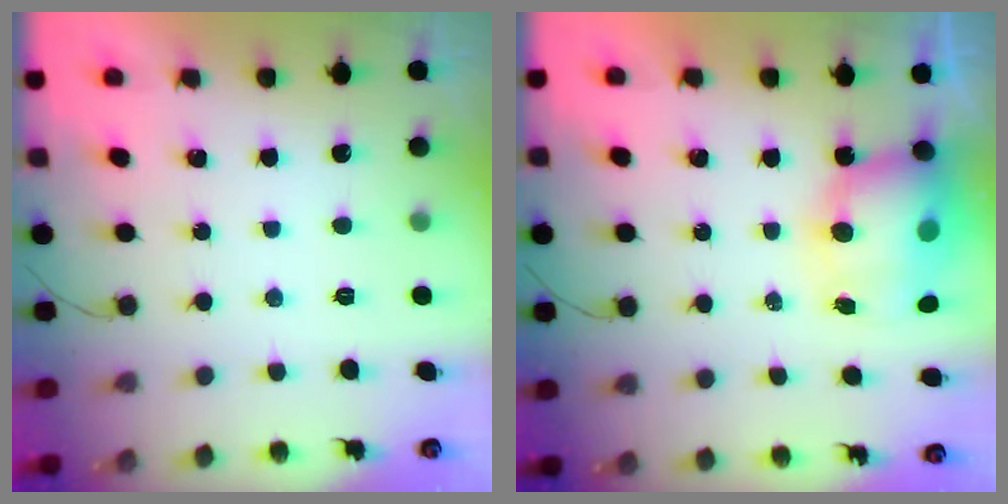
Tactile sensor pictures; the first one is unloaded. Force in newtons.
{"total": 10.1, "press": 9.8, "slide": 2.3}